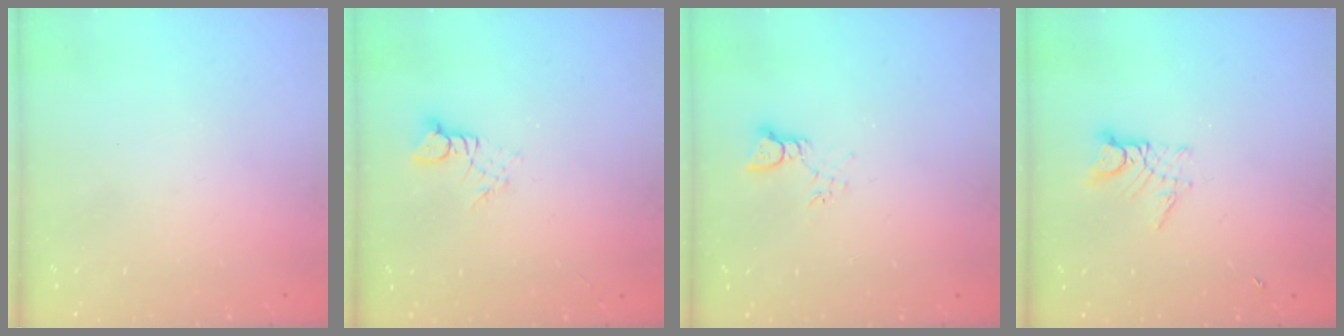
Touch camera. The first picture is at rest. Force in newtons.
{"total": 3.0, "press": 3.0, "slide": 0.2}
{"total": 2.6, "press": 2.6, "slide": 0.2}
{"total": 6.7, "press": 6.7, "slide": 0.6}